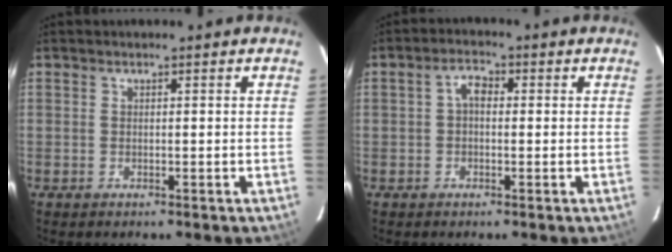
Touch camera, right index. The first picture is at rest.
{"total": 2.7, "force": [0.0, 1.8, 2.1], "torque": [-0.040, 0.012, 0.000]}